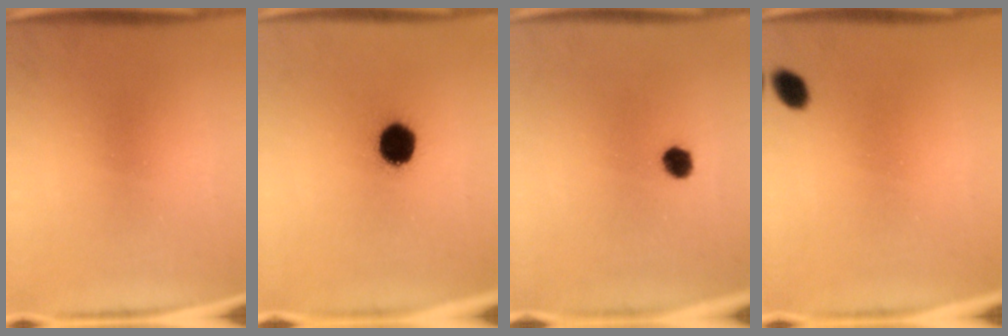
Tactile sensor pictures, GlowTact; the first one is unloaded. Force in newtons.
{"total": 9.4}
{"total": 3.3}
{"total": 2.7}